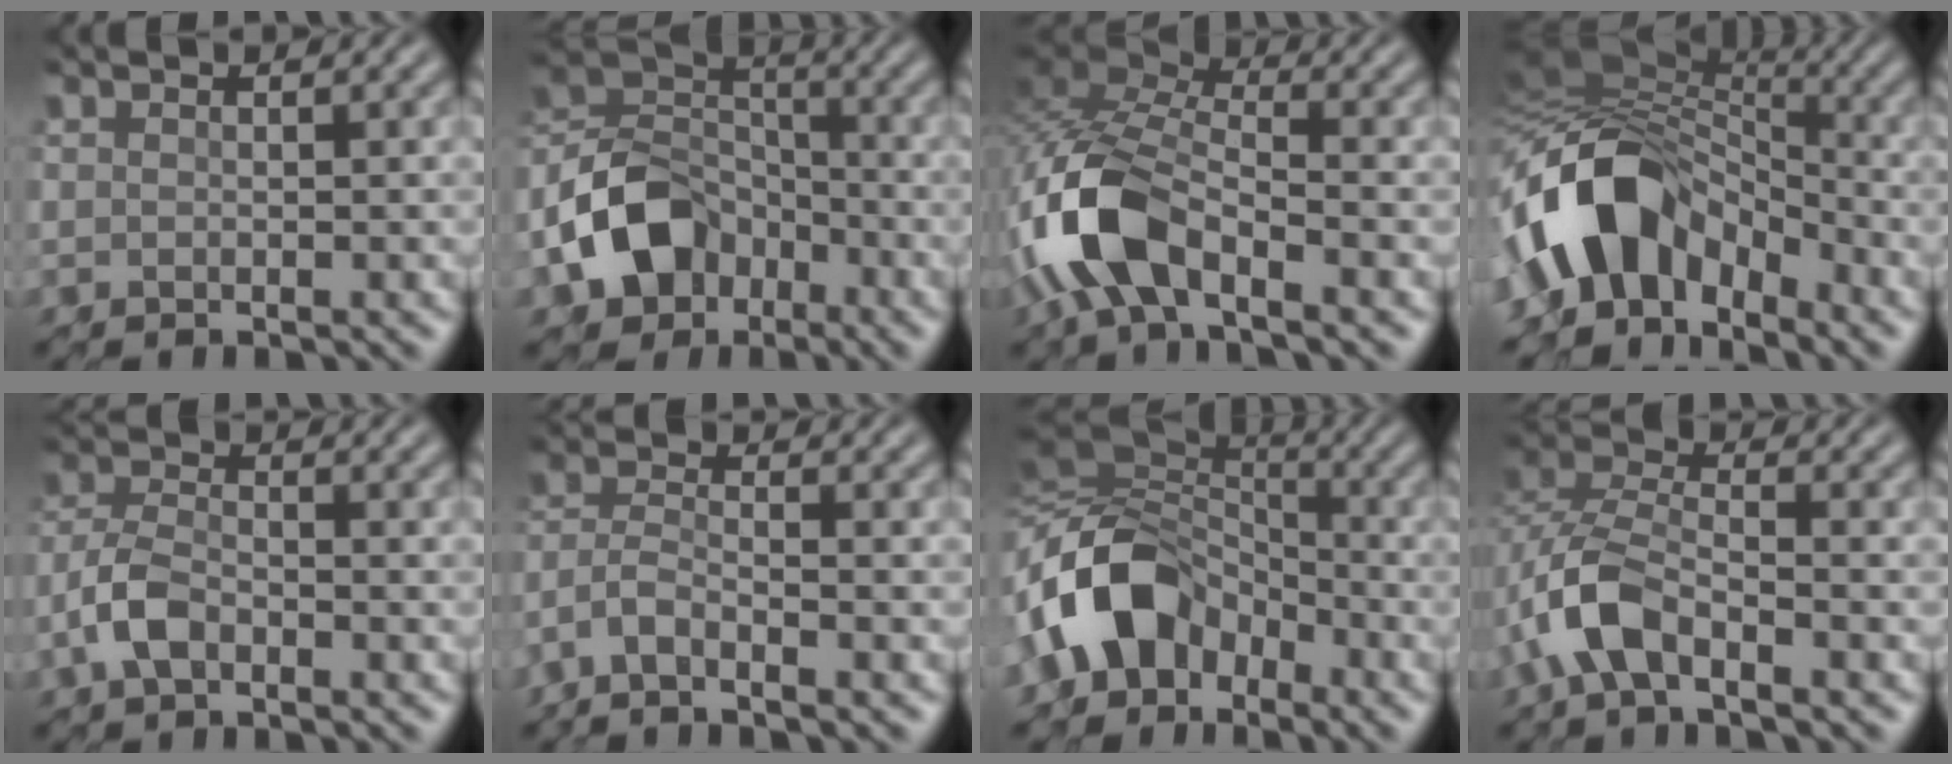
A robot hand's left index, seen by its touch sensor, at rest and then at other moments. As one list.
[{"total": 8.0, "force": [-4.6, 5.4, 3.7], "torque": [-0.078, -0.002, -0.095]}, {"total": 7.9, "force": [-4.2, 3.0, 6.0], "torque": [-0.144, 0.008, -0.095]}, {"total": 9.6, "force": [-4.7, 6.0, 5.7], "torque": [-0.102, 0.017, -0.101]}, {"total": 3.1, "force": [-2.1, 1.2, 2.0], "torque": [-0.051, 0.005, -0.049]}, {"total": 2.4, "force": [-2.2, -0.5, 1.0], "torque": [-0.032, 0.008, -0.051]}, {"total": 9.5, "force": [-3.9, 6.4, 5.8], "torque": [-0.119, 0.001, -0.084]}, {"total": 4.7, "force": [-2.9, 1.7, 3.3], "torque": [-0.080, 0.008, -0.067]}]